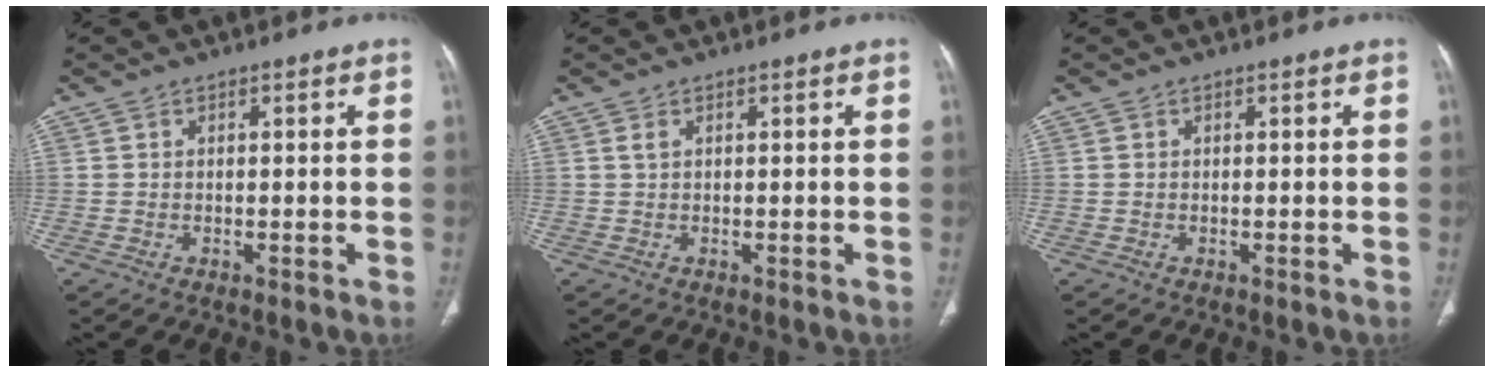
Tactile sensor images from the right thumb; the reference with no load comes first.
{"total": 1.0, "force": [0.2, 0.0, 1.0], "torque": [-0.028, 0.001, 0.004]}
{"total": 0.0}